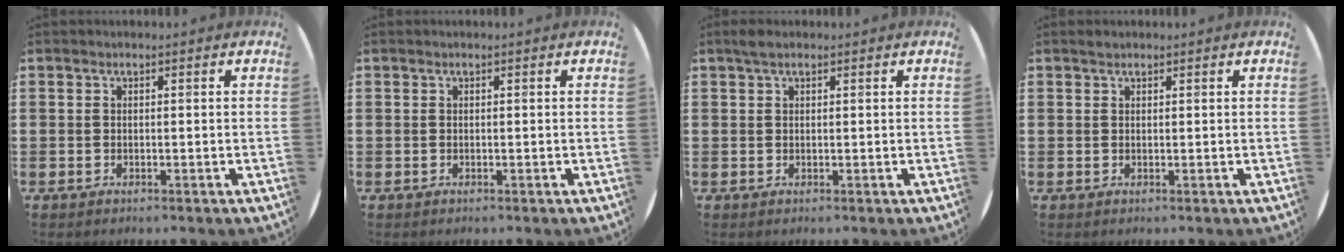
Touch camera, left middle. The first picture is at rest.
{"total": 0.0}
{"total": 1.4, "force": [1.0, 0.6, 0.7], "torque": [-0.015, 0.006, 0.017]}
{"total": 0.5, "force": [0.5, 0.2, 0.0], "torque": [-0.001, 0.003, 0.009]}